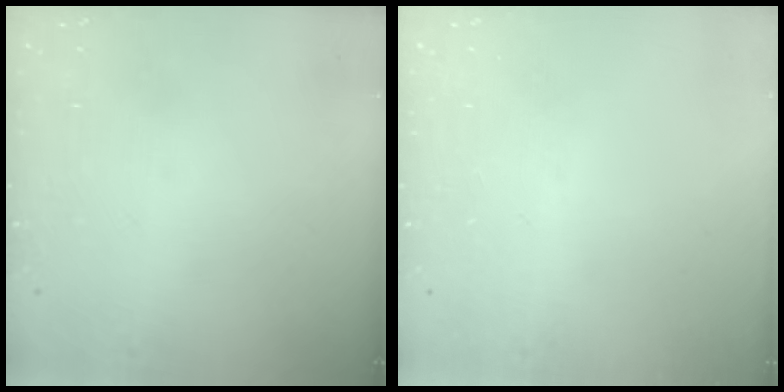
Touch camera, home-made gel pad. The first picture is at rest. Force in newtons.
{"total": 0.0}